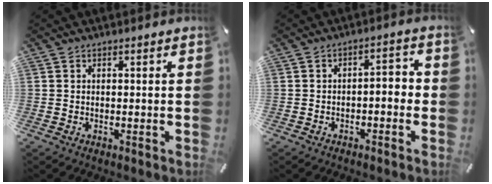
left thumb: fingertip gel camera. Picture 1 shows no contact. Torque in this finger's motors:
{"motor_torque": [-0.03, 0.12, 0.19, 0.27, 0.10]}